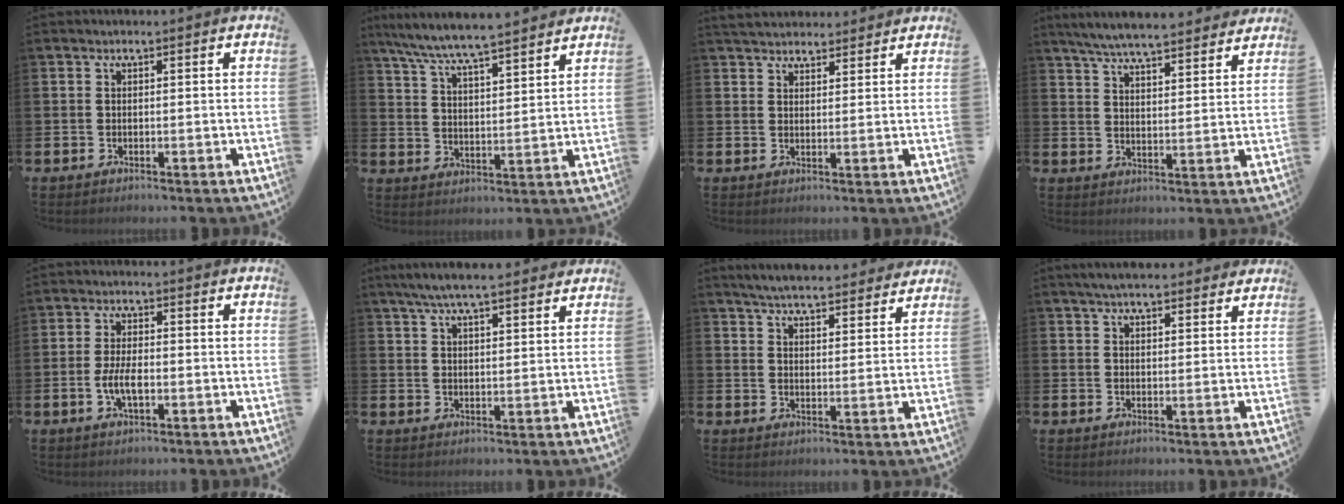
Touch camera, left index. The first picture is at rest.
{"total": 7.4, "force": [7.2, 0.0, 2.0], "torque": [-0.065, -0.046, 0.126]}
{"total": 4.1, "force": [3.9, 1.0, 0.1], "torque": [-0.009, -0.017, 0.073]}
{"total": 6.7, "force": [6.5, 0.5, 1.6], "torque": [-0.046, -0.039, 0.114]}
{"total": 3.9, "force": [-0.9, 1.6, 3.5], "torque": [-0.063, -0.001, -0.019]}
{"total": 6.2, "force": [5.7, 0.7, 2.4], "torque": [-0.055, -0.018, 0.103]}
{"total": 5.8, "force": [5.7, 0.5, 1.0], "torque": [-0.031, -0.036, 0.099]}
{"total": 4.2, "force": [3.9, 0.8, 1.2], "torque": [-0.027, -0.011, 0.071]}